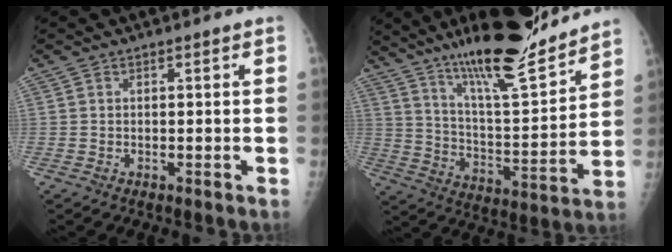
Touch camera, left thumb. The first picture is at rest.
{"total": 21.0, "force": [16.7, 3.4, 12.3], "torque": [-0.174, -0.093, 0.281]}